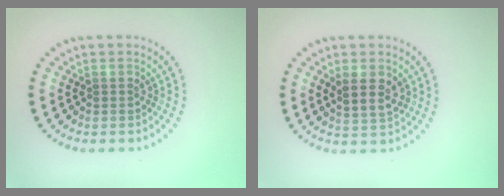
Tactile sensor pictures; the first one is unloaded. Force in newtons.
{"total": 2.6, "press": 2.4, "slide": 1.0}